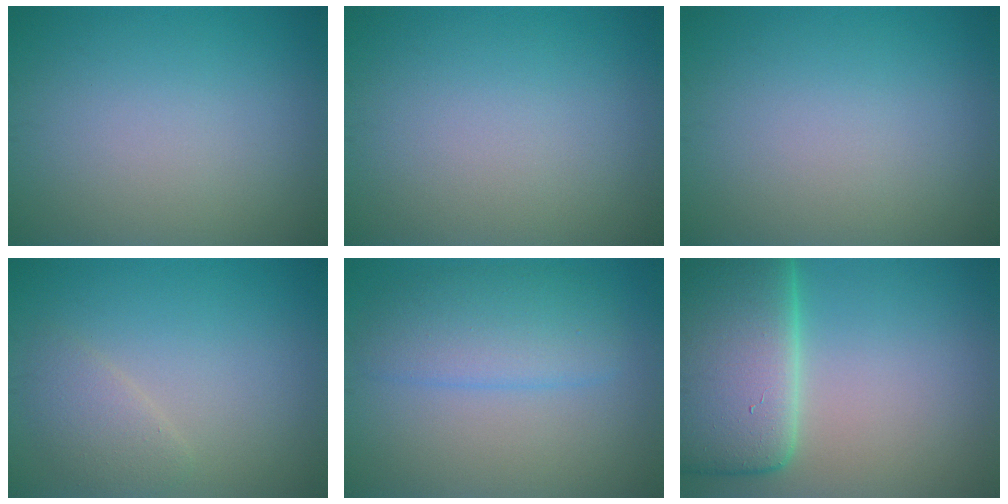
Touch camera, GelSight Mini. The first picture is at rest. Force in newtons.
{"total": 0.0}
{"total": 0.0}
{"total": 2.0, "press": 2.0, "slide": 0.2}
{"total": 4.0, "press": 4.0, "slide": 0.4}
{"total": 12.4, "press": 12.3, "slide": 1.2}